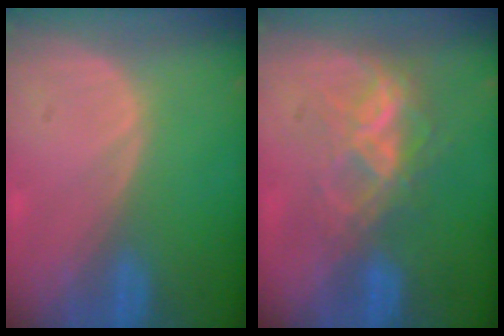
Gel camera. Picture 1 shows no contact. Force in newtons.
{"total": 7.3, "press": 6.1, "slide": 3.9}